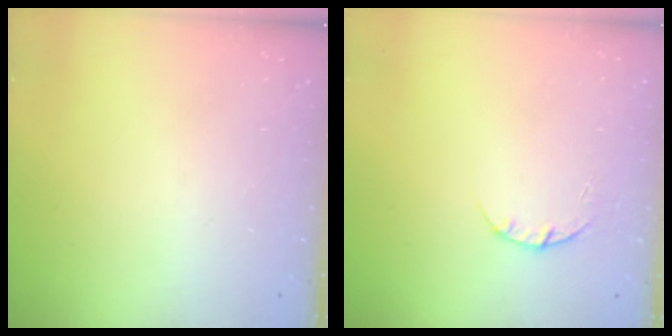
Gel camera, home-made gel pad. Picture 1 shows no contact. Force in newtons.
{"total": 2.3, "press": 2.3, "slide": 0.3}